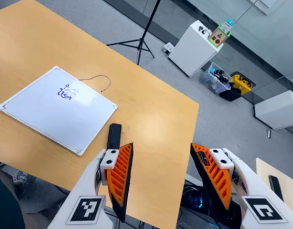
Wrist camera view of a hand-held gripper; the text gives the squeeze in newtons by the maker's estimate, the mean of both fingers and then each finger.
{"total": 0.0}